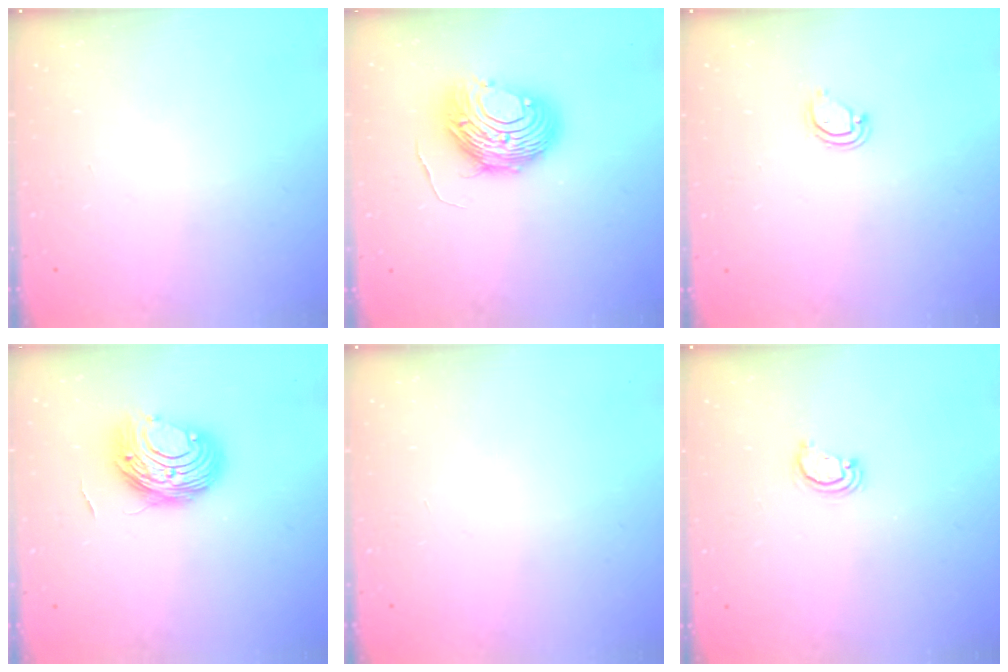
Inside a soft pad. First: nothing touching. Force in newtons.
{"total": 11.0, "press": 11.0, "slide": 1.0}
{"total": 3.6, "press": 3.5, "slide": 0.4}
{"total": 9.6, "press": 9.5, "slide": 1.2}
{"total": 0.0}
{"total": 2.5, "press": 2.5, "slide": 0.3}